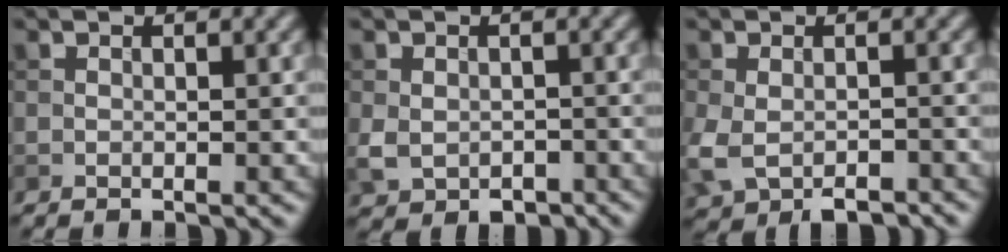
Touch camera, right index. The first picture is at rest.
{"total": 3.5, "force": [-1.4, 2.6, 2.0], "torque": [-0.039, -0.013, -0.024]}
{"total": 5.4, "force": [-2.9, 3.1, 3.3], "torque": [-0.072, -0.021, -0.051]}